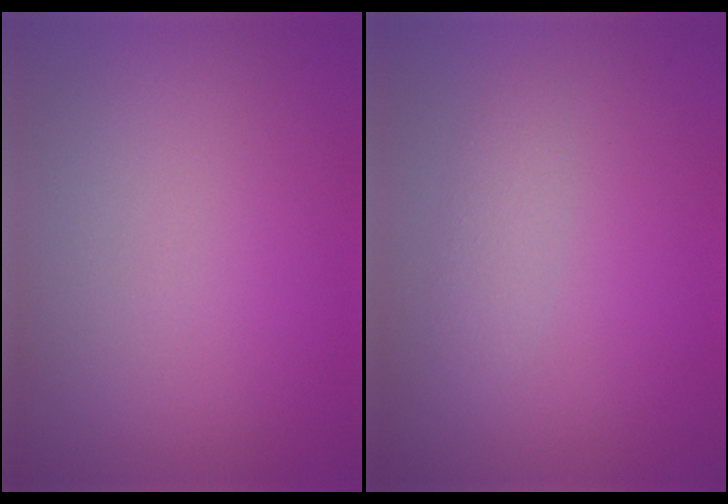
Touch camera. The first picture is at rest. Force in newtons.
{"total": 1.5, "press": 1.5, "slide": 0.1}